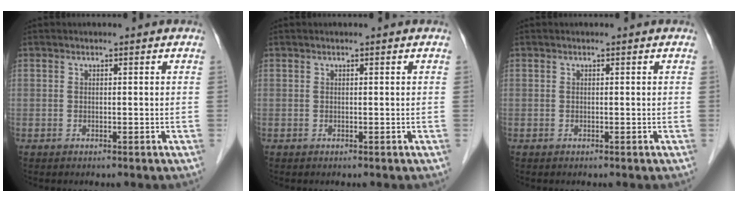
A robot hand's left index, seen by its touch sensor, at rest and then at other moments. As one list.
[{"total": 0.0}, {"total": 0.0}]